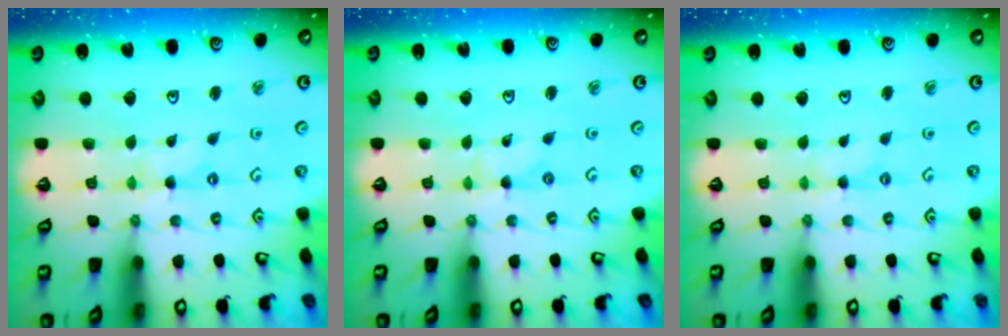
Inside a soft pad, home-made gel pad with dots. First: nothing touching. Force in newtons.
{"total": 0.0}
{"total": 0.8, "press": 0.7, "slide": 0.2}